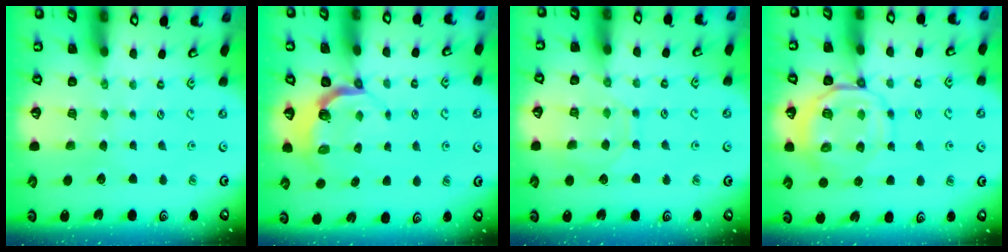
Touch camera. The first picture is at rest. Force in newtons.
{"total": 4.6, "press": 3.1, "slide": 3.3}
{"total": 7.9, "press": 7.8, "slide": 0.8}
{"total": 9.7, "press": 9.5, "slide": 1.8}